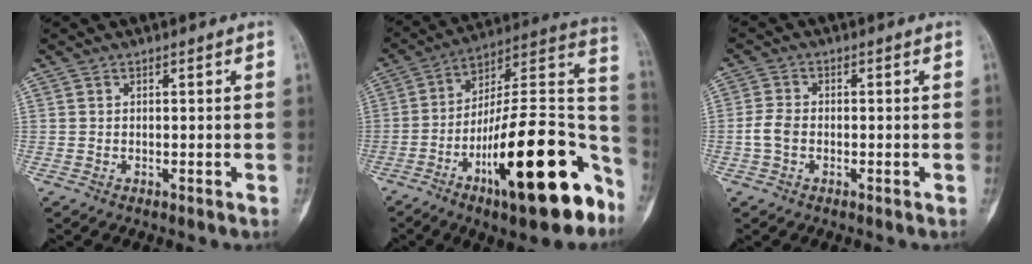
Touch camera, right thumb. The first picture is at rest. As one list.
[{"total": 27.2, "force": [-11.9, 8.2, 23.0], "torque": [-0.296, 0.065, -0.183]}, {"total": 3.4, "force": [-0.9, 2.4, 2.3], "torque": [-0.053, 0.010, -0.021]}]